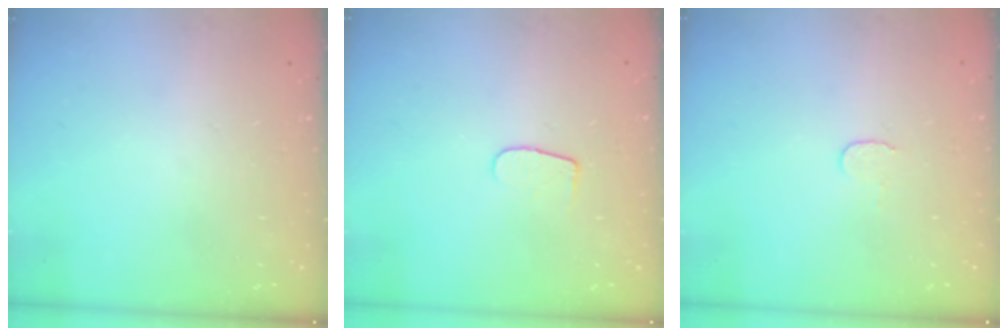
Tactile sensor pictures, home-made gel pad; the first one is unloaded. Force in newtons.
{"total": 5.2, "press": 5.1, "slide": 0.6}
{"total": 3.7, "press": 3.7, "slide": 0.3}